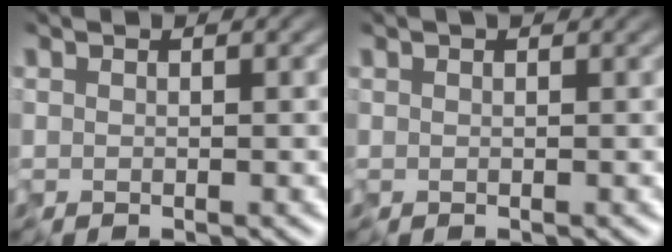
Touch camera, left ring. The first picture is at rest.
{"total": 1.6, "force": [1.0, 0.8, 1.0], "torque": [-0.018, 0.009, 0.011]}